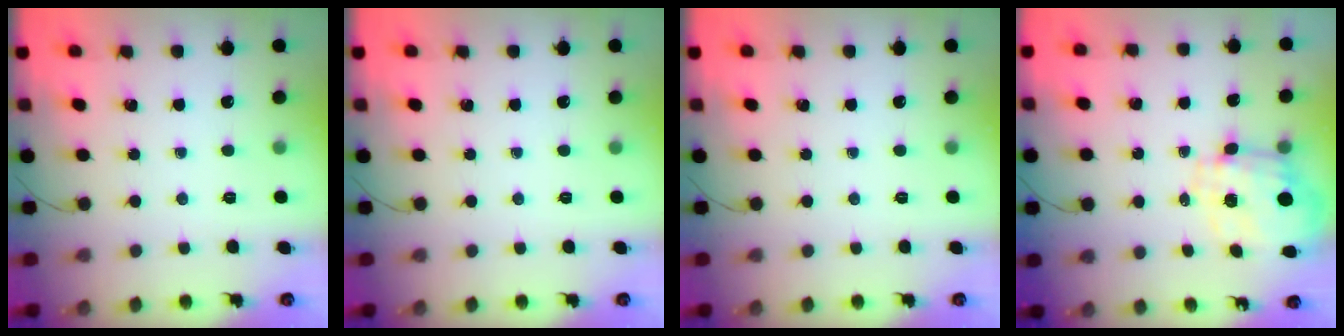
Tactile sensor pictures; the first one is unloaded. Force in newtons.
{"total": 0.0}
{"total": 0.0}
{"total": 3.6, "press": 3.3, "slide": 1.4}